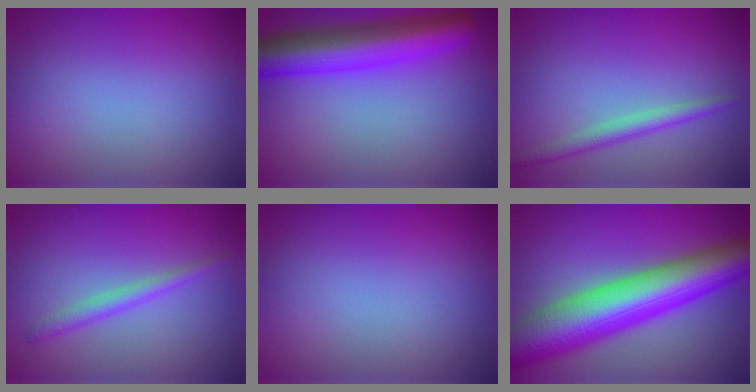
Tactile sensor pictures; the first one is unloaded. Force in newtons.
{"total": 8.2, "press": 8.2, "slide": 0.3}
{"total": 2.2, "press": 2.1, "slide": 0.0}
{"total": 1.8, "press": 1.8, "slide": 0.1}
{"total": 0.0}
{"total": 12.6, "press": 12.6, "slide": 0.2}